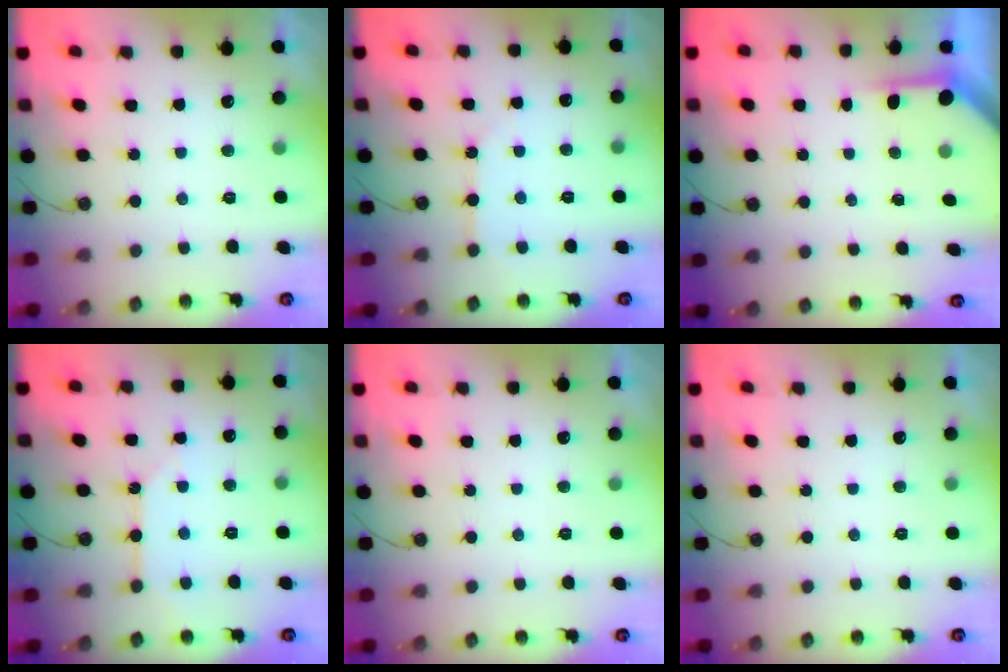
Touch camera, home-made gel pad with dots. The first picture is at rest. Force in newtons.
{"total": 3.8, "press": 3.8, "slide": 0.4}
{"total": 4.2, "press": 4.2, "slide": 0.5}
{"total": 5.3, "press": 5.3, "slide": 0.6}
{"total": 0.0}
{"total": 0.6, "press": 0.1, "slide": 0.5}